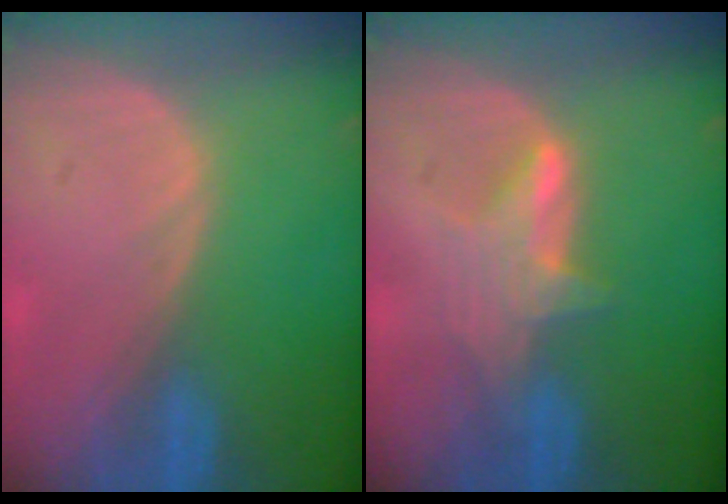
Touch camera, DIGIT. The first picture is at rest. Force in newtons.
{"total": 4.3, "press": 4.3, "slide": 0.4}